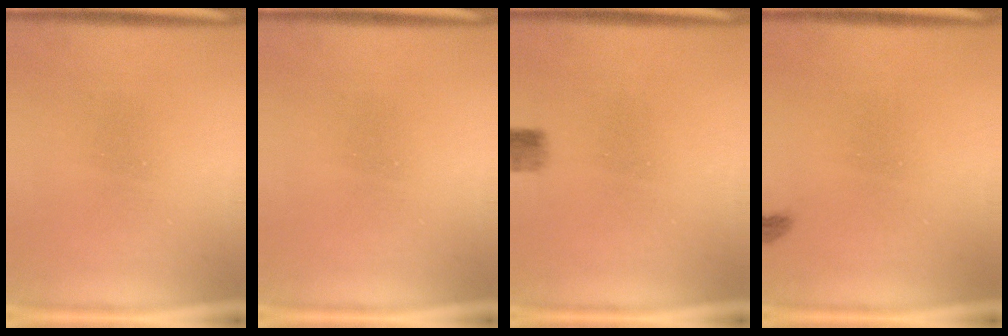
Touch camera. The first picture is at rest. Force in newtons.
{"total": 0.0}
{"total": 2.2}
{"total": 1.1}